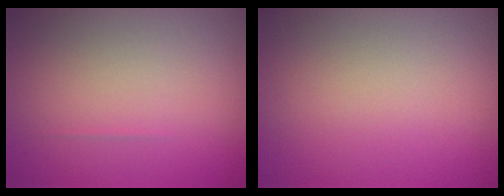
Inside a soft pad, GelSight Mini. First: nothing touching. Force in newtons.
{"total": 0.0}